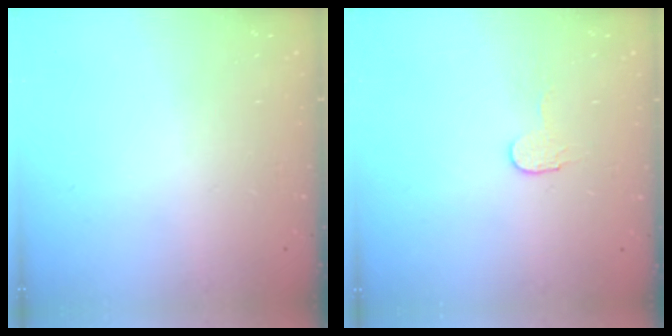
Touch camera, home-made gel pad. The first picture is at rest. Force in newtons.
{"total": 3.2, "press": 3.2, "slide": 0.3}